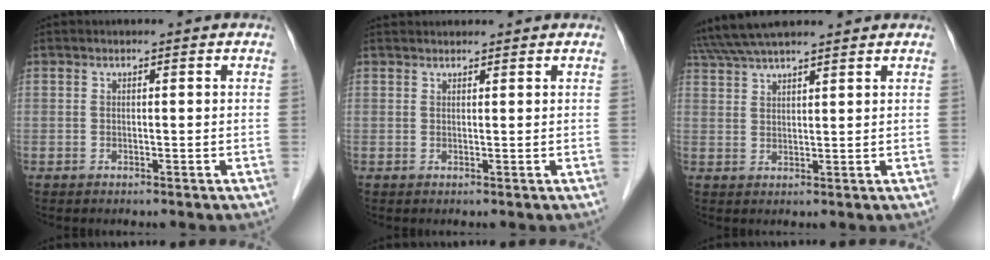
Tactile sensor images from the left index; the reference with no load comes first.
{"total": 2.9, "force": [2.8, 0.6, 0.6], "torque": [-0.007, 0.032, 0.044]}
{"total": 11.2, "force": [9.9, 1.0, 5.1], "torque": [-0.098, 0.044, 0.166]}